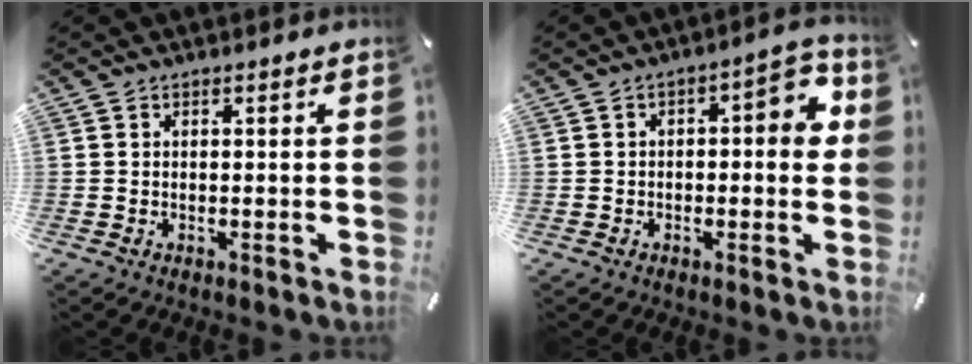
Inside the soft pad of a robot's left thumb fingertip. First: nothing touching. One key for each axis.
{"total": 6.4, "fx": 0.1, "fy": 3.1, "fz": 5.6, "tx": -0.072, "ty": 0.006, "tz": -0.006}